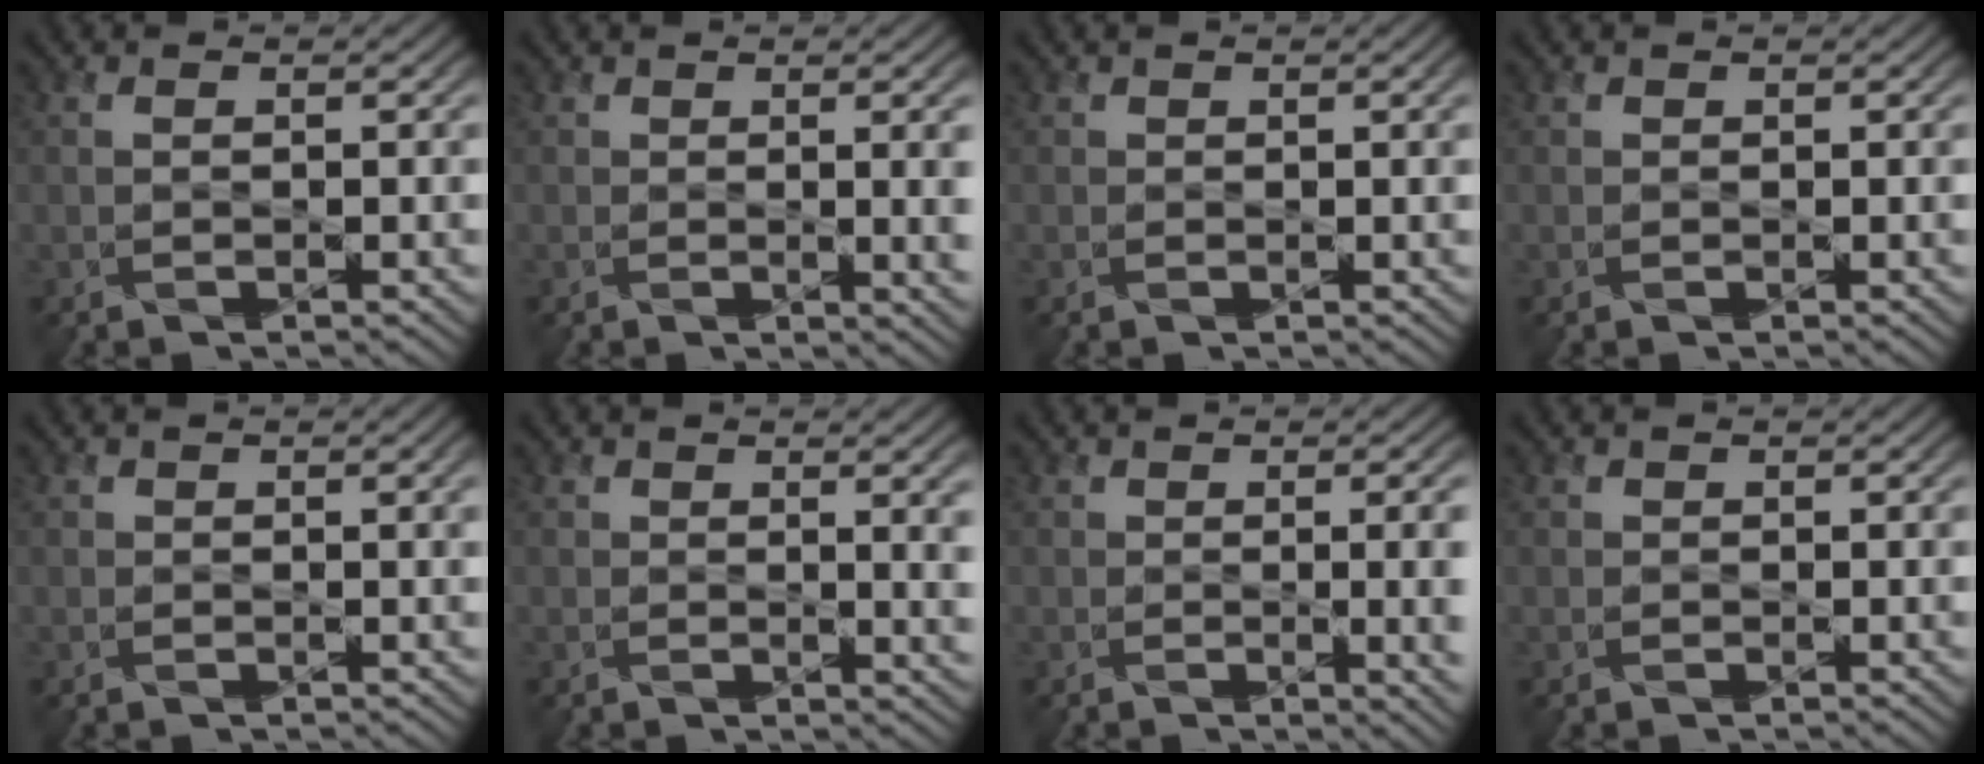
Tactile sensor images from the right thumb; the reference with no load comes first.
{"total": 5.4, "force": [-0.2, 2.3, 4.9], "torque": [-0.038, -0.001, 0.004]}
{"total": 0.0}
{"total": 0.5, "force": [0.0, -0.2, -0.5], "torque": [0.007, -0.001, 0.002]}
{"total": 0.5, "force": [0.2, 0.2, 0.5], "torque": [-0.005, 0.002, 0.005]}
{"total": 3.6, "force": [0.4, 1.3, 3.3], "torque": [-0.030, 0.000, 0.014]}
{"total": 7.5, "force": [-0.7, 3.6, 6.5], "torque": [-0.054, -0.007, 0.005]}
{"total": 0.8, "force": [0.1, -0.3, -0.8], "torque": [0.010, -0.002, 0.003]}